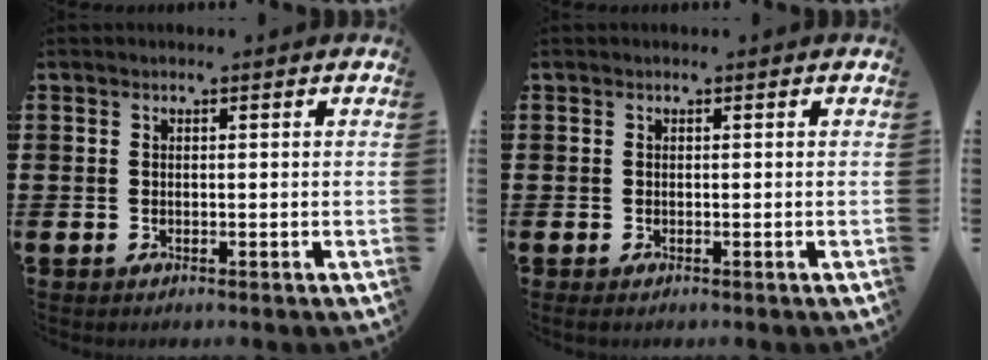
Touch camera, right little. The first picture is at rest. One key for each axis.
{"total": 0.0}